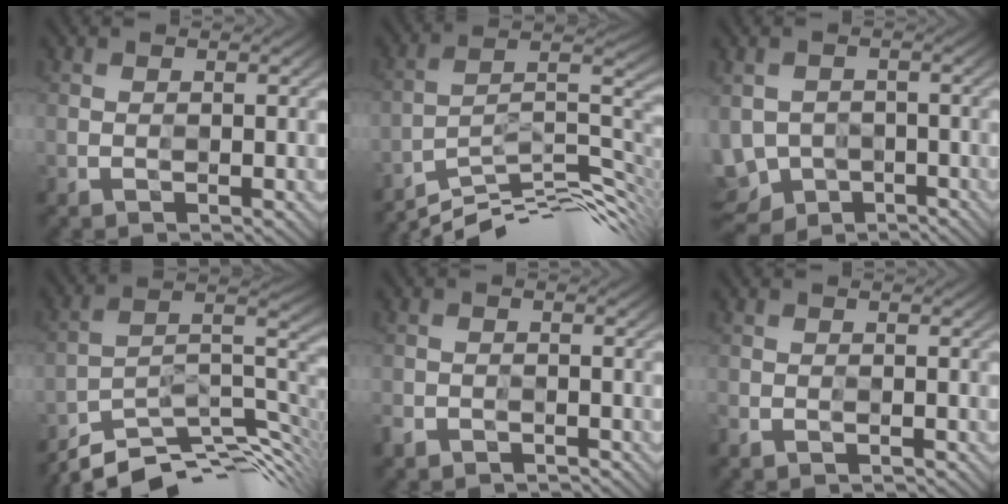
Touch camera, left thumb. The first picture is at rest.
{"total": 11.8, "force": [-9.9, 1.7, 6.2], "torque": [-0.106, 0.016, -0.174]}
{"total": 3.9, "force": [-2.2, 3.1, 0.9], "torque": [-0.031, -0.010, -0.044]}
{"total": 11.0, "force": [-8.9, 2.7, 6.0], "torque": [-0.114, 0.007, -0.150]}
{"total": 2.0, "force": [-1.9, 0.2, -0.7], "torque": [0.010, -0.003, -0.044]}
{"total": 1.3, "force": [-1.3, 0.0, 0.0], "torque": [-0.002, -0.003, -0.027]}